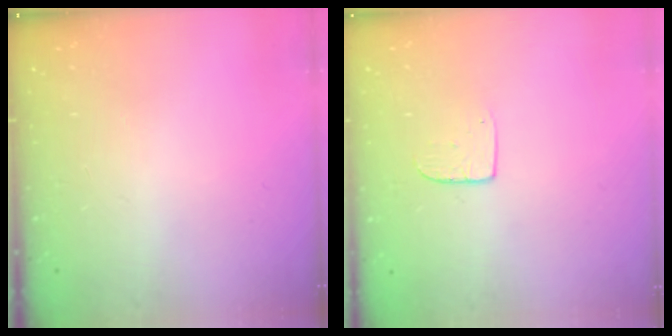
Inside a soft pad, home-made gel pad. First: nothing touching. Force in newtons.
{"total": 5.0, "press": 5.0, "slide": 0.4}